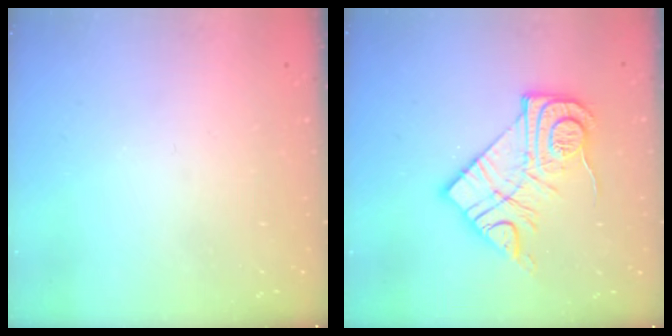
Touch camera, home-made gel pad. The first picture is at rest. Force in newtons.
{"total": 14.3, "press": 14.3, "slide": 1.0}